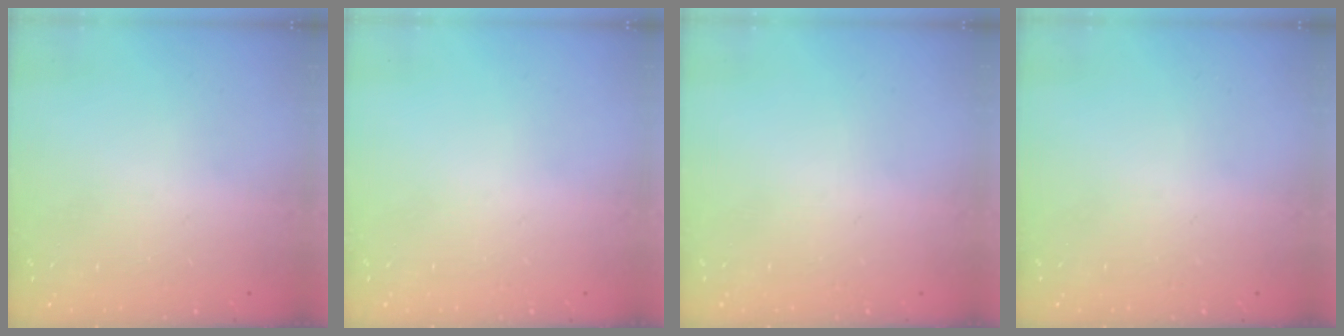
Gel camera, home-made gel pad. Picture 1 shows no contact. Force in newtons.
{"total": 0.0}
{"total": 0.0}
{"total": 0.0}